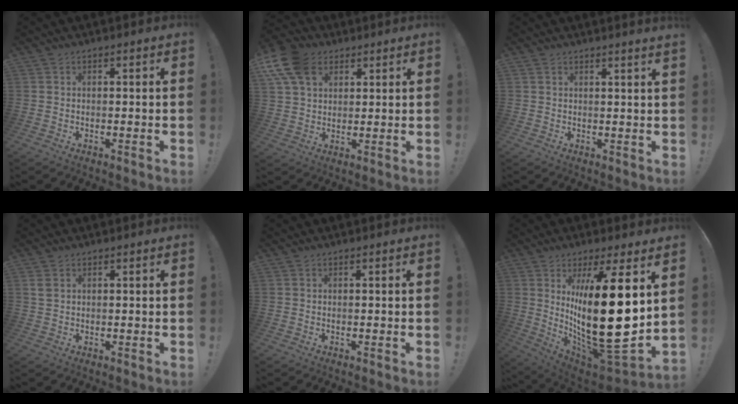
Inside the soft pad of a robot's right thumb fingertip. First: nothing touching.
{"total": 13.2, "force": [5.8, 9.2, 7.5], "torque": [-0.143, -0.023, 0.112]}
{"total": 2.1, "force": [1.6, -0.8, 1.0], "torque": [-0.004, -0.017, 0.025]}
{"total": 2.3, "force": [1.1, 1.4, 1.5], "torque": [-0.024, 0.000, 0.019]}
{"total": 0.0}
{"total": 27.7, "force": [4.6, 8.3, 26.0], "torque": [-0.460, -0.066, 0.079]}